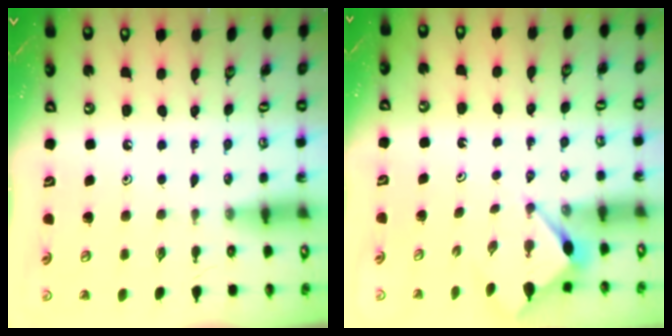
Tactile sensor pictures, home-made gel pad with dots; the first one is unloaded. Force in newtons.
{"total": 3.4, "press": 3.4, "slide": 0.3}